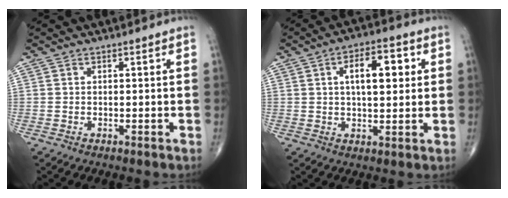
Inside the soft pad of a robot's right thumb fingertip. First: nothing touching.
{"total": 10.0, "force": [2.5, 4.6, 8.5], "torque": [-0.108, 0.006, 0.035]}